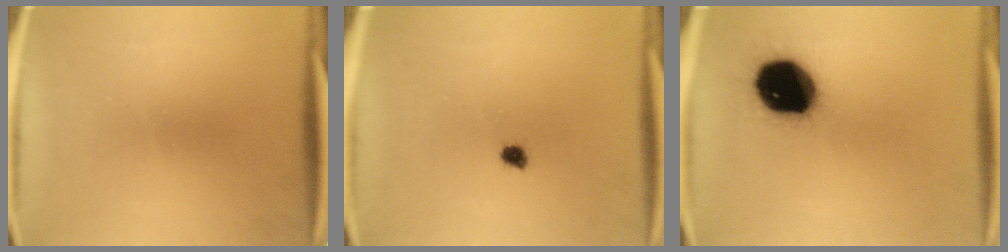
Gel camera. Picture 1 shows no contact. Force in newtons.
{"total": 1.8}
{"total": 20.1}